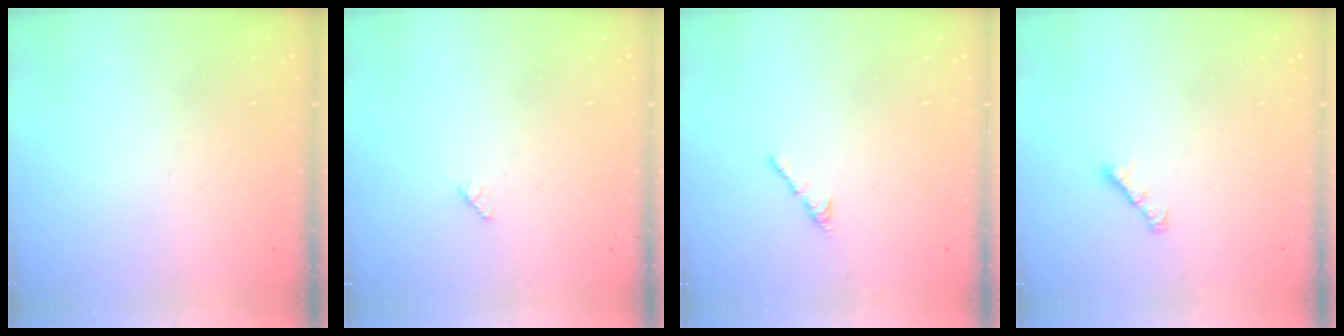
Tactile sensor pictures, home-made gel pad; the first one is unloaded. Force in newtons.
{"total": 1.9, "press": 1.9, "slide": 0.3}
{"total": 2.7, "press": 2.7, "slide": 0.7}
{"total": 2.6, "press": 2.5, "slide": 0.7}